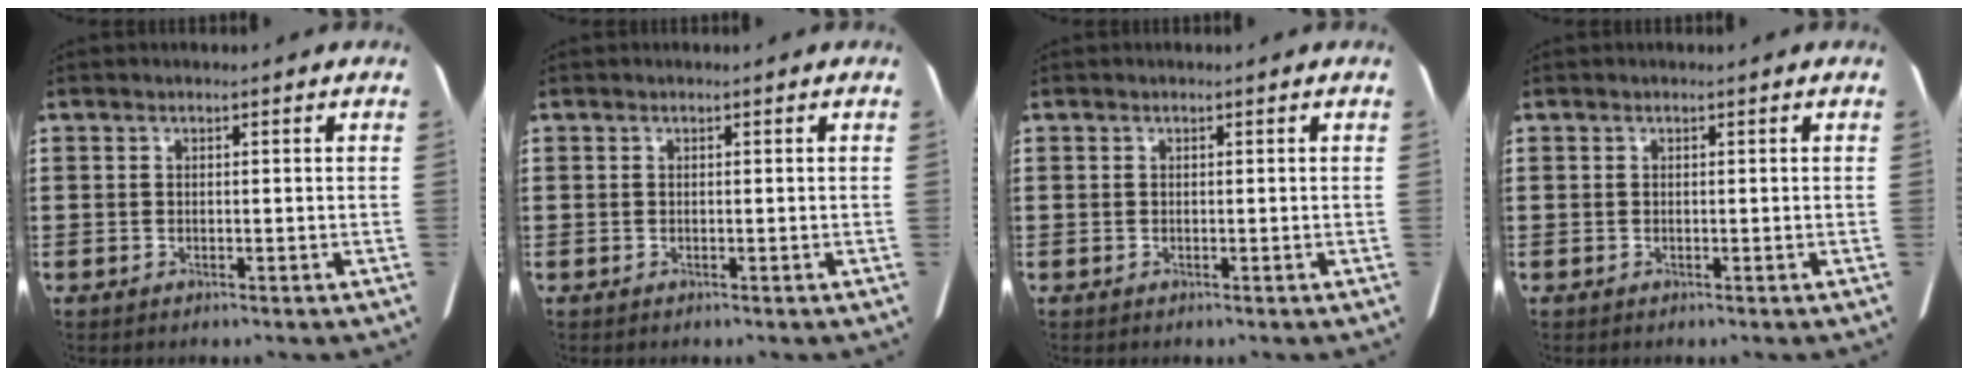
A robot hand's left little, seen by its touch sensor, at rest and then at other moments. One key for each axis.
{"total": 0.0}
{"total": 0.0}
{"total": 0.0}